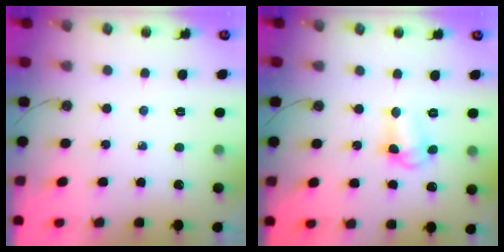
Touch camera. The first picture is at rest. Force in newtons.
{"total": 7.6, "press": 7.3, "slide": 1.9}